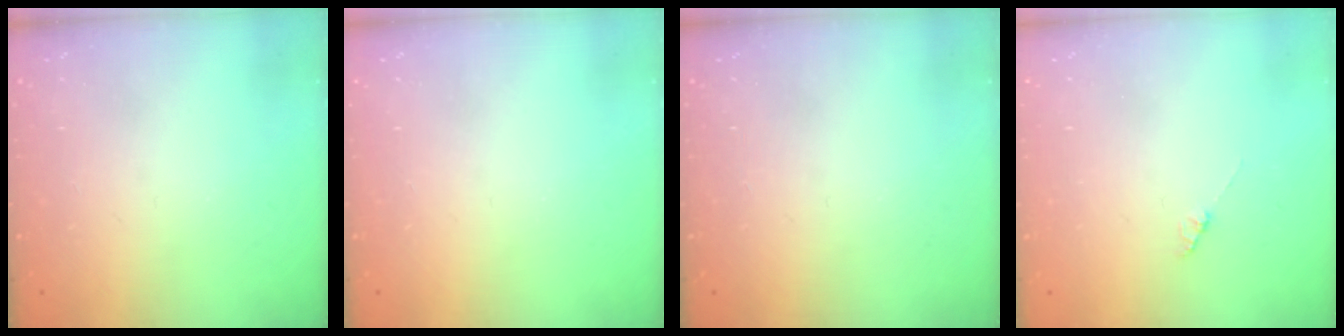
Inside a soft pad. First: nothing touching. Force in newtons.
{"total": 0.0}
{"total": 0.0}
{"total": 0.9, "press": 0.8, "slide": 0.2}